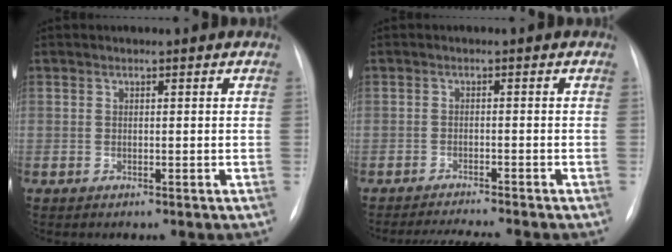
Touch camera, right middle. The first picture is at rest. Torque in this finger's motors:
{"motor_torque": [0.03, -0.04, 0.00, 0.00]}